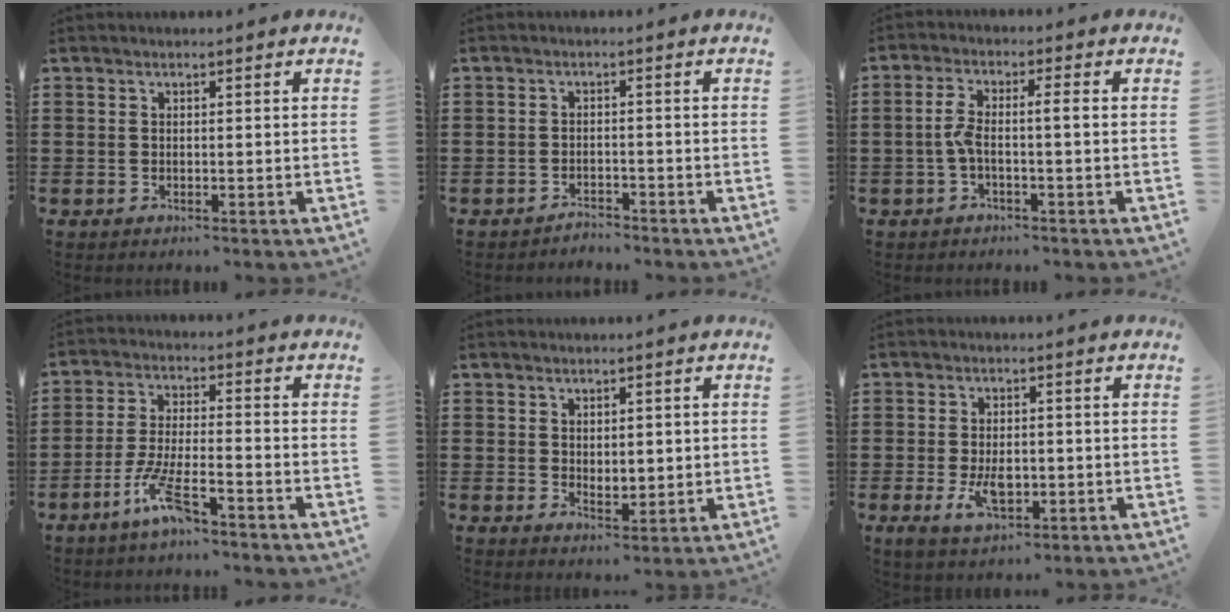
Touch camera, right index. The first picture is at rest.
{"total": 2.1, "force": [-2.1, 0.3, -0.3], "torque": [-0.002, 0.005, -0.048]}
{"total": 4.1, "force": [-0.9, 0.5, 4.0], "torque": [-0.089, -0.004, -0.025]}
{"total": 7.5, "force": [-5.0, 1.1, 5.5], "torque": [-0.128, -0.009, -0.097]}
{"total": 2.1, "force": [1.1, 1.4, 1.0], "torque": [-0.017, 0.005, 0.017]}
{"total": 5.5, "force": [-1.2, 2.8, 4.5], "torque": [-0.075, -0.006, -0.024]}